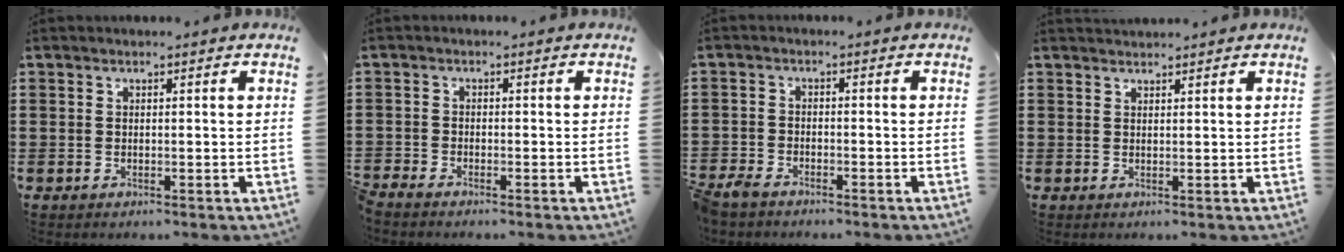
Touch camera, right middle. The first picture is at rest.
{"total": 1.3, "force": [-1.2, 0.0, 0.3], "torque": [-0.016, -0.002, -0.027]}
{"total": 2.5, "force": [-2.3, 0.7, 0.5], "torque": [-0.034, -0.004, -0.057]}
{"total": 1.4, "force": [1.3, 0.2, -0.2], "torque": [0.002, 0.003, 0.026]}